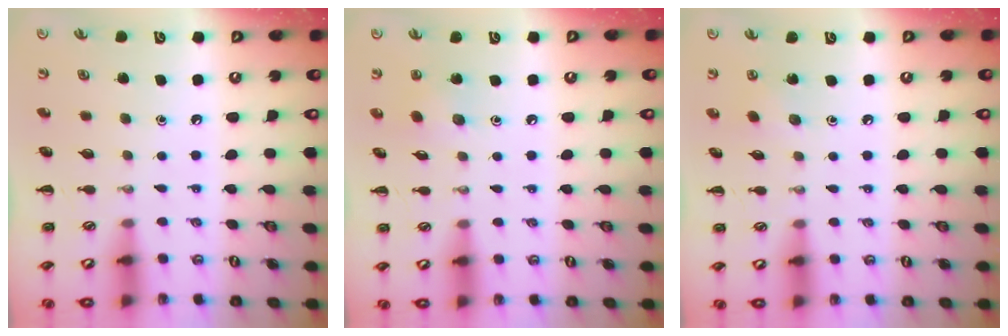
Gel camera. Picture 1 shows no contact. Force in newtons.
{"total": 4.8, "press": 4.6, "slide": 1.1}
{"total": 2.9, "press": 2.8, "slide": 0.9}